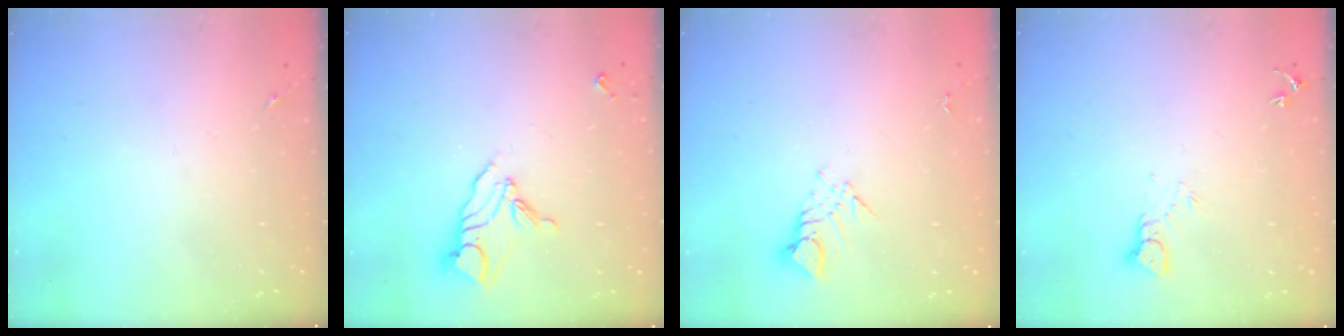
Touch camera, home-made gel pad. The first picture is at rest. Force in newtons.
{"total": 10.7, "press": 10.6, "slide": 1.0}
{"total": 4.2, "press": 4.2, "slide": 0.2}
{"total": 3.5, "press": 3.5, "slide": 0.3}